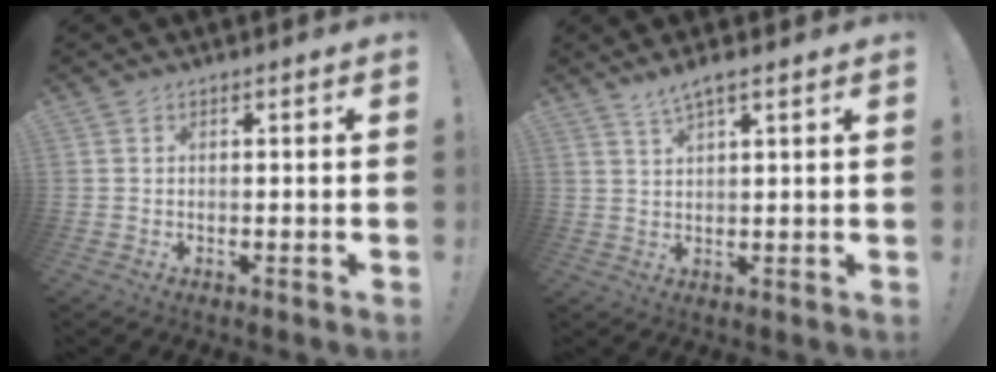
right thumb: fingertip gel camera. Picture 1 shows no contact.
{"total": 3.8, "force": [3.0, 0.2, 2.3], "torque": [-0.044, -0.015, 0.052]}